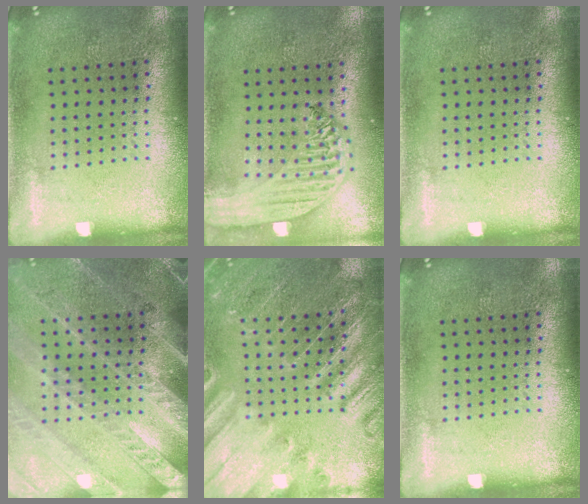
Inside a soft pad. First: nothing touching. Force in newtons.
{"total": 2.9, "press": 2.3, "slide": 1.7}
{"total": 0.0}
{"total": 3.2, "press": 2.8, "slide": 1.4}
{"total": 2.8, "press": 2.8, "slide": 0.4}
{"total": 0.0}